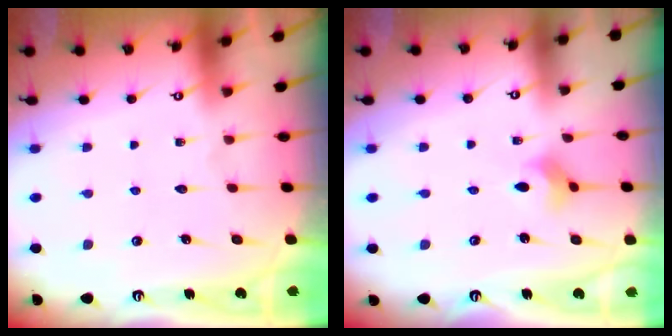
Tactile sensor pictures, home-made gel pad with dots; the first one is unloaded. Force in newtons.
{"total": 3.4, "press": 3.3, "slide": 0.6}